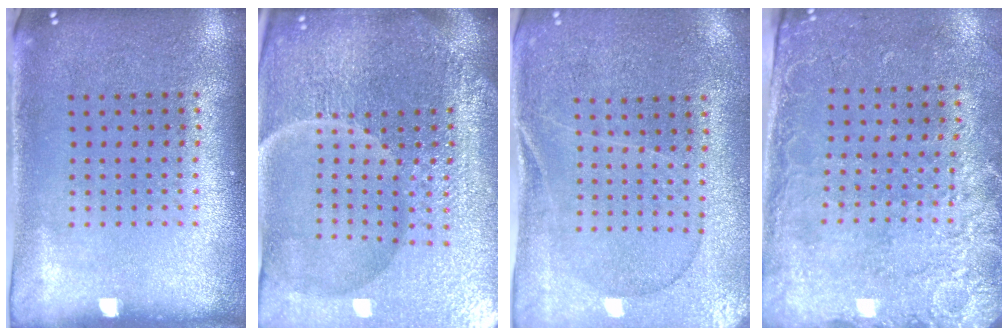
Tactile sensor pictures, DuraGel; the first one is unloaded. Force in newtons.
{"total": 6.8, "press": 6.0, "slide": 3.0}
{"total": 0.5, "press": 0.4, "slide": 0.4}
{"total": 2.6, "press": 2.1, "slide": 1.5}